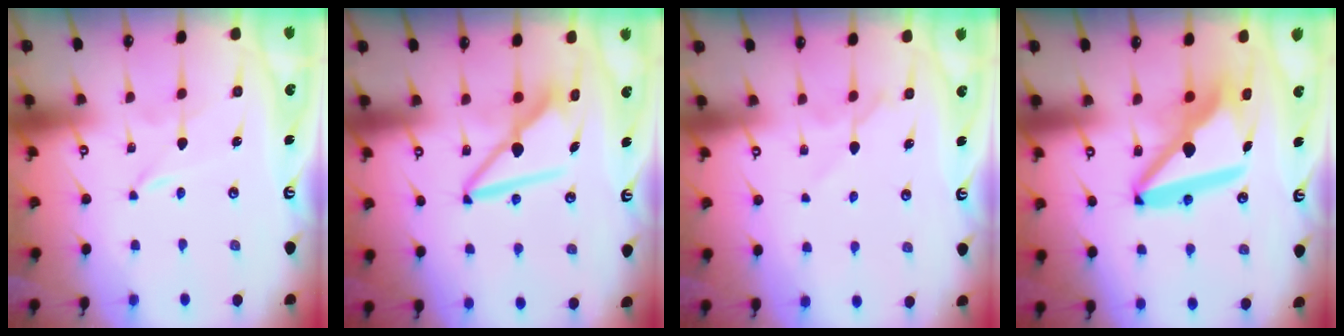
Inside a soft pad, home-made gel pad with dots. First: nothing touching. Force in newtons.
{"total": 9.9, "press": 9.9, "slide": 0.7}
{"total": 5.3, "press": 5.3, "slide": 0.5}
{"total": 15.3, "press": 15.1, "slide": 1.9}